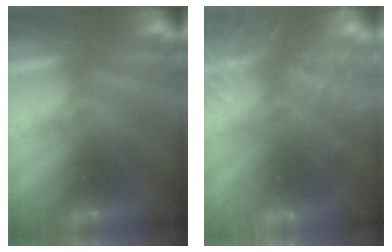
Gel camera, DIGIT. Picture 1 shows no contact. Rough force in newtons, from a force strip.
{"total": 8.2}